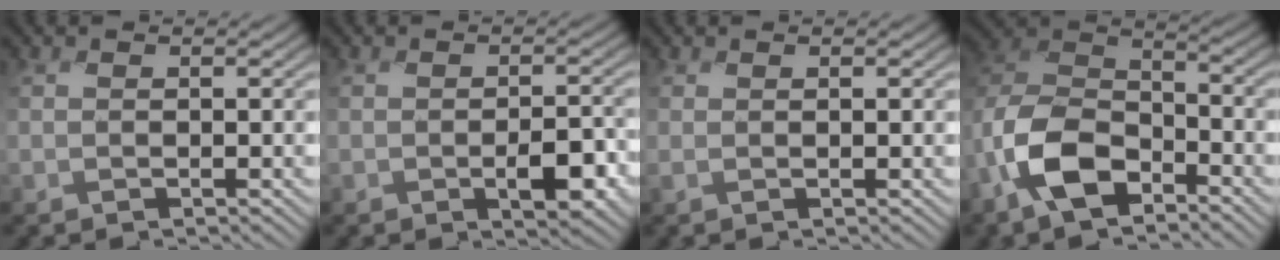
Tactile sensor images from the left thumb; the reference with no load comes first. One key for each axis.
{"total": 4.4, "fx": -1.8, "fy": 2.0, "fz": 3.4, "tx": -0.058, "ty": -0.013, "tz": -0.031}
{"total": 0.6, "fx": 0.3, "fy": -0.3, "fz": 0.3, "tx": 0.002, "ty": -0.001, "tz": 0.002}
{"total": 10.9, "fx": -6.7, "fy": 5.8, "fz": 6.4, "tx": -0.147, "ty": -0.002, "tz": -0.158}